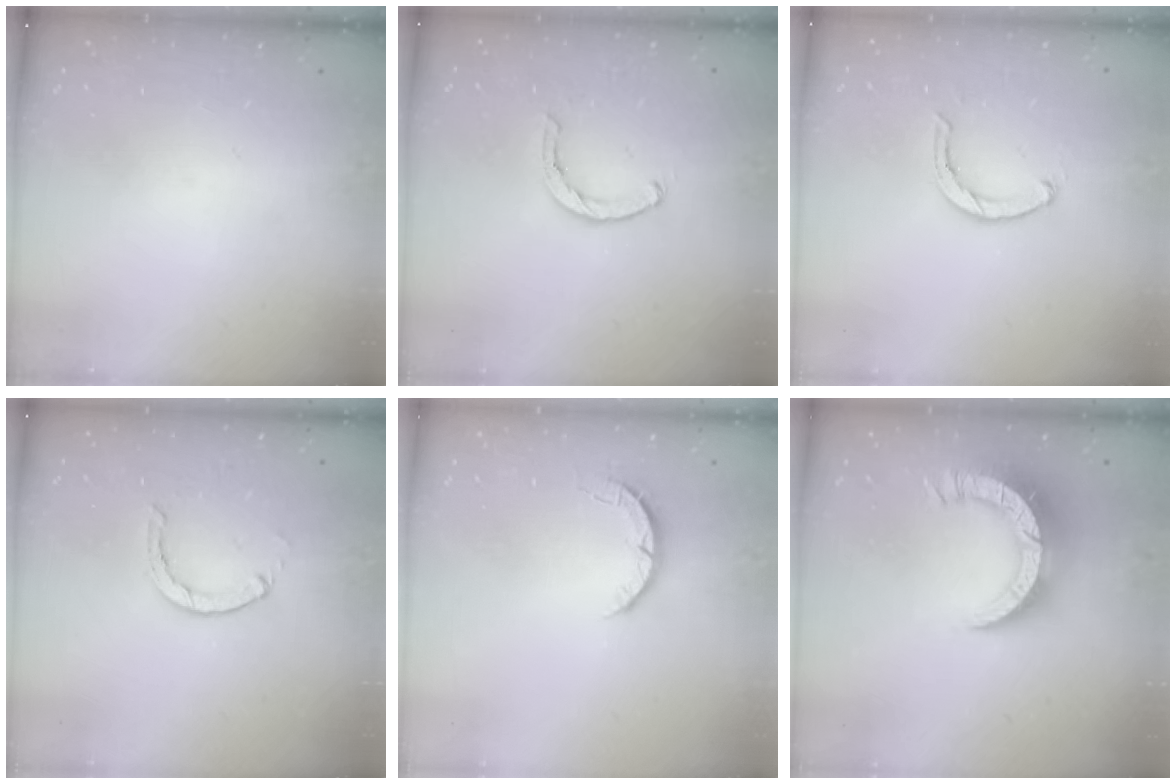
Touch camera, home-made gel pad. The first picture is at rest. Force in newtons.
{"total": 1.4, "press": 1.3, "slide": 0.3}
{"total": 3.3, "press": 3.2, "slide": 0.7}
{"total": 1.3, "press": 1.2, "slide": 0.3}
{"total": 2.7, "press": 2.7, "slide": 0.4}
{"total": 14.4, "press": 14.3, "slide": 1.5}